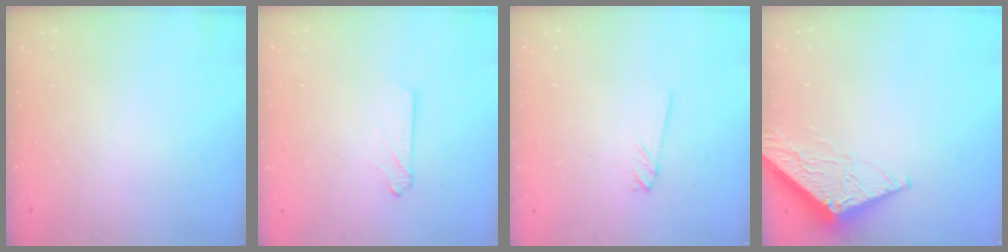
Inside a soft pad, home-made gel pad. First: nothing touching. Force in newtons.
{"total": 2.1, "press": 2.1, "slide": 0.3}
{"total": 0.8, "press": 0.8, "slide": 0.1}
{"total": 6.4, "press": 6.4, "slide": 0.8}